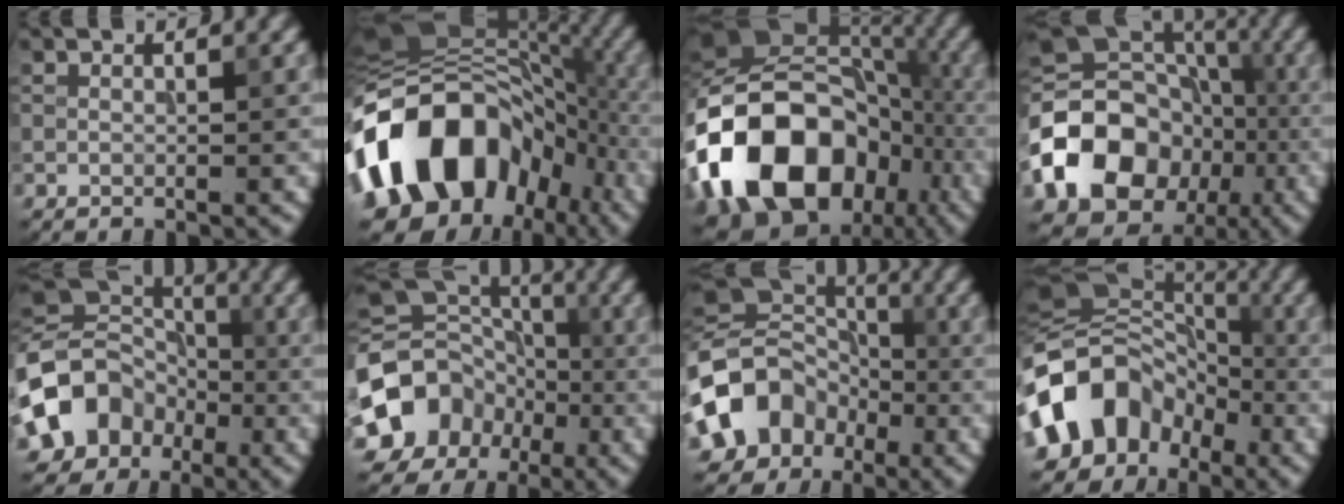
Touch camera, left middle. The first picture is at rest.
{"total": 15.7, "force": [-5.2, 11.1, 9.8], "torque": [-0.152, 0.018, -0.108]}
{"total": 18.6, "force": [-6.6, 13.5, 11.0], "torque": [-0.211, 0.000, -0.121]}
{"total": 14.6, "force": [-4.5, 11.7, 7.4], "torque": [-0.156, -0.002, -0.088]}
{"total": 9.0, "force": [-3.3, 7.3, 4.1], "torque": [-0.067, 0.005, -0.076]}
{"total": 11.0, "force": [-4.2, 9.1, 4.5], "torque": [-0.095, 0.006, -0.087]}
{"total": 10.1, "force": [-3.9, 8.0, 4.7], "torque": [-0.087, 0.008, -0.091]}
{"total": 11.1, "force": [-4.0, 8.6, 5.9], "torque": [-0.109, 0.010, -0.094]}